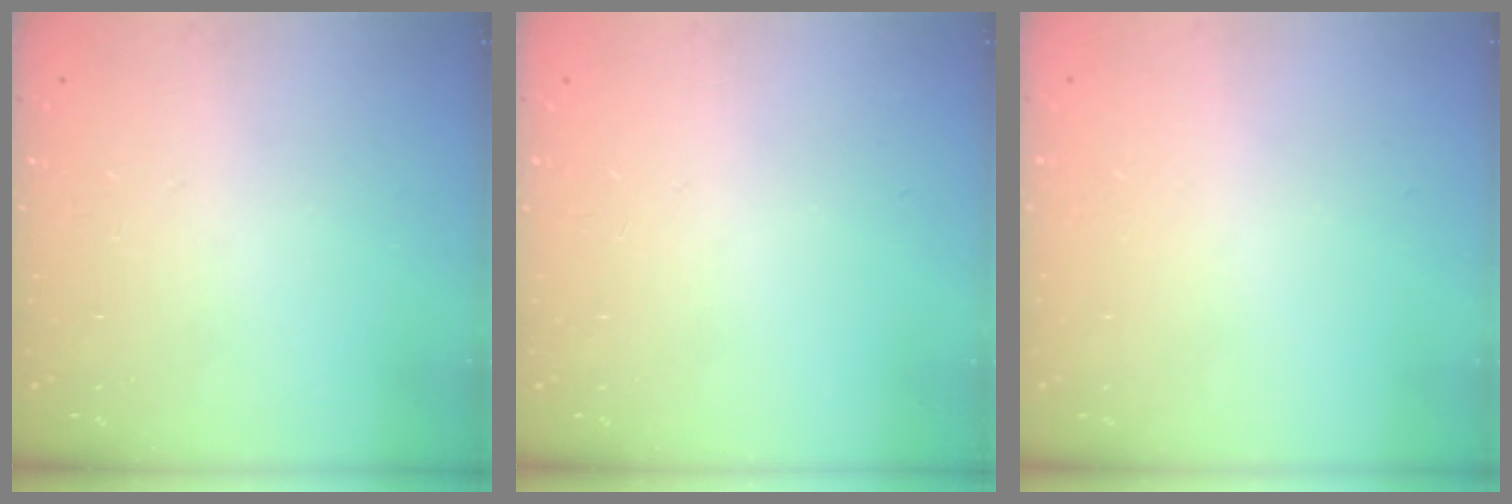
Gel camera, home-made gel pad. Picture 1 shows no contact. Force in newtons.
{"total": 0.0}
{"total": 0.6, "press": 0.5, "slide": 0.2}